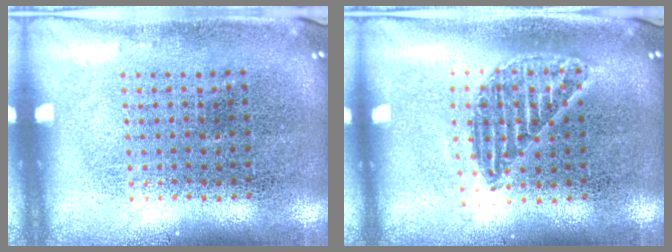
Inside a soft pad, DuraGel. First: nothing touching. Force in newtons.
{"total": 1.2, "press": 1.1, "slide": 0.5}